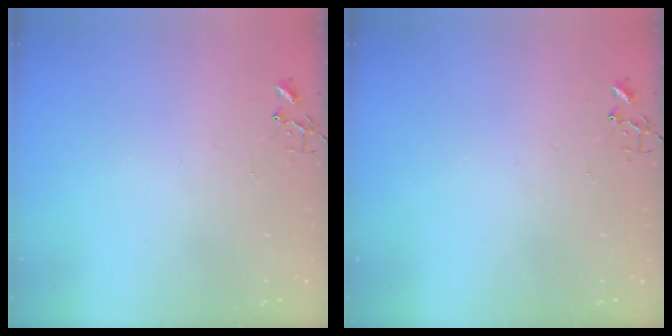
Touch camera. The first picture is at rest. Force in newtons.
{"total": 0.0}